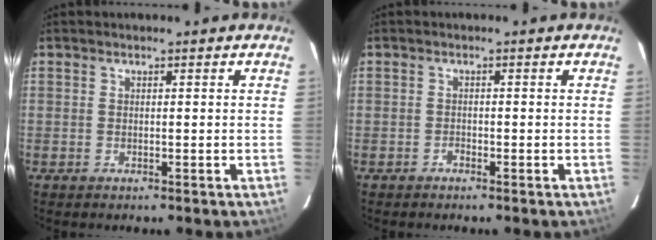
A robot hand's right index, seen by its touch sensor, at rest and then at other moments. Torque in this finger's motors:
{"motor_torque": [-0.04, 0.11, 0.00, -0.02]}